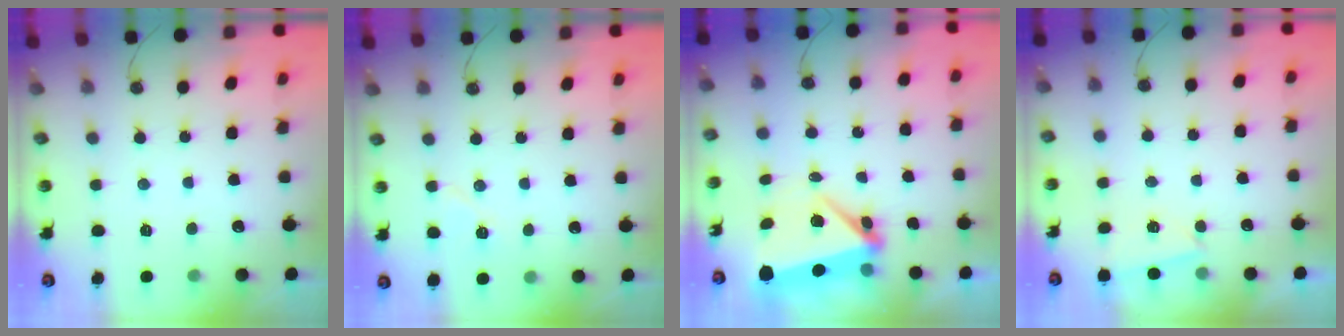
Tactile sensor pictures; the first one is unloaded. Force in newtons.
{"total": 5.3, "press": 5.1, "slide": 1.5}
{"total": 6.4, "press": 6.1, "slide": 1.9}
{"total": 2.5, "press": 1.6, "slide": 1.9}